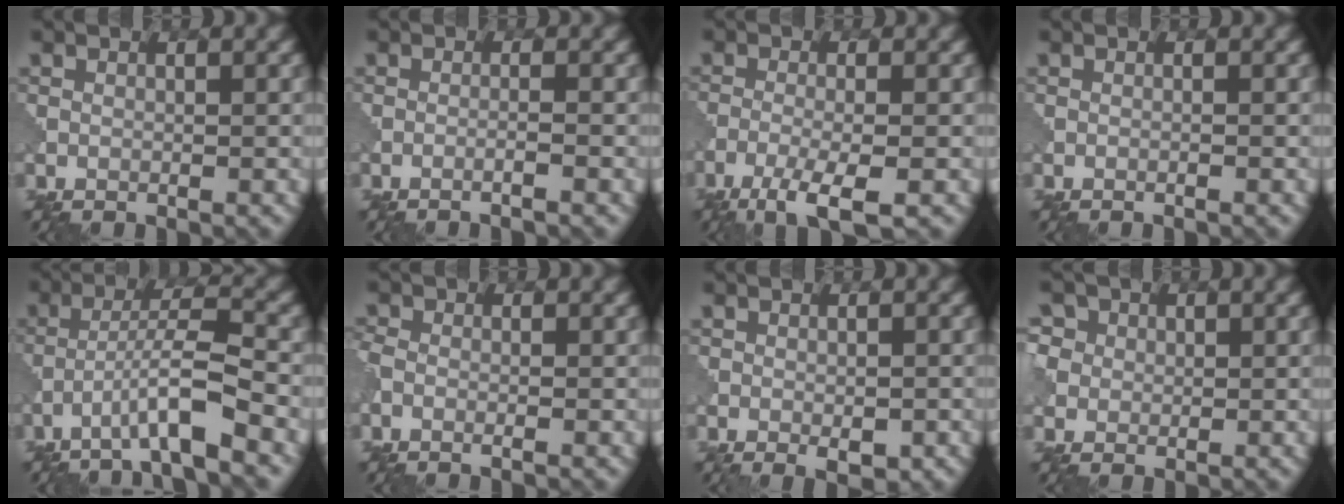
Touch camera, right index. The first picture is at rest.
{"total": 1.2, "force": [-1.0, 0.1, 0.7], "torque": [0.004, 0.000, -0.035]}
{"total": 4.3, "force": [-3.0, 0.5, 3.0], "torque": [-0.056, -0.004, -0.060]}
{"total": 0.5, "force": [-0.2, 0.3, 0.4], "torque": [0.009, -0.003, -0.019]}
{"total": 4.8, "force": [-3.4, -0.4, 3.4], "torque": [-0.061, 0.018, -0.065]}
{"total": 1.2, "force": [-0.7, 0.6, 0.7], "torque": [-0.009, 0.003, -0.027]}
{"total": 1.4, "force": [-1.0, 0.1, 0.9], "torque": [-0.020, -0.008, -0.009]}
{"total": 2.4, "force": [0.9, 2.3, 0.1], "torque": [-0.022, 0.007, 0.011]}